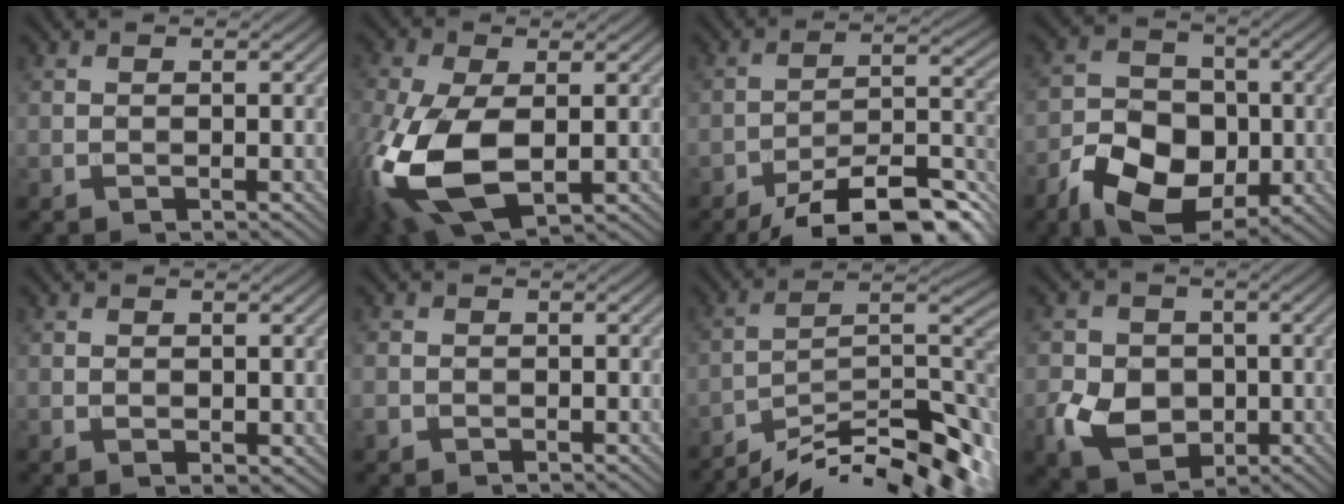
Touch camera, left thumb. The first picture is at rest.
{"total": 14.7, "force": [-3.0, 8.2, 11.9], "torque": [-0.308, -0.037, -0.044]}
{"total": 12.9, "force": [-9.7, 3.6, 7.7], "torque": [-0.119, -0.003, -0.152]}
{"total": 10.3, "force": [-4.0, 7.1, 6.2], "torque": [-0.126, -0.016, -0.080]}
{"total": 0.8, "force": [0.4, 0.4, 0.6], "torque": [-0.009, -0.004, 0.011]}
{"total": 1.1, "force": [-0.5, 0.9, 0.3], "torque": [-0.008, -0.006, -0.015]}
{"total": 14.9, "force": [-11.5, 3.0, 8.9], "torque": [-0.154, 0.006, -0.186]}
{"total": 7.0, "force": [-1.6, 5.7, 3.7], "torque": [-0.082, -0.013, -0.038]}